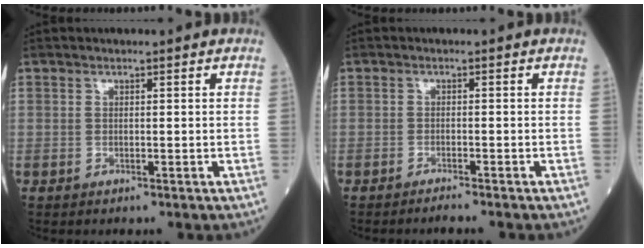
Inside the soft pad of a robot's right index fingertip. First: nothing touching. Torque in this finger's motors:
{"motor_torque": [-0.20, -0.16, 0.03, 0.00]}